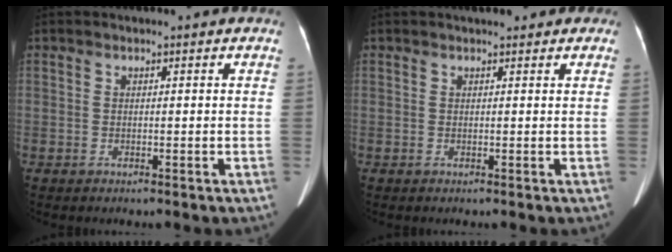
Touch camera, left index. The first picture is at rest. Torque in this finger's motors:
{"motor_torque": [0.54, -0.51, -0.01, 0.02]}